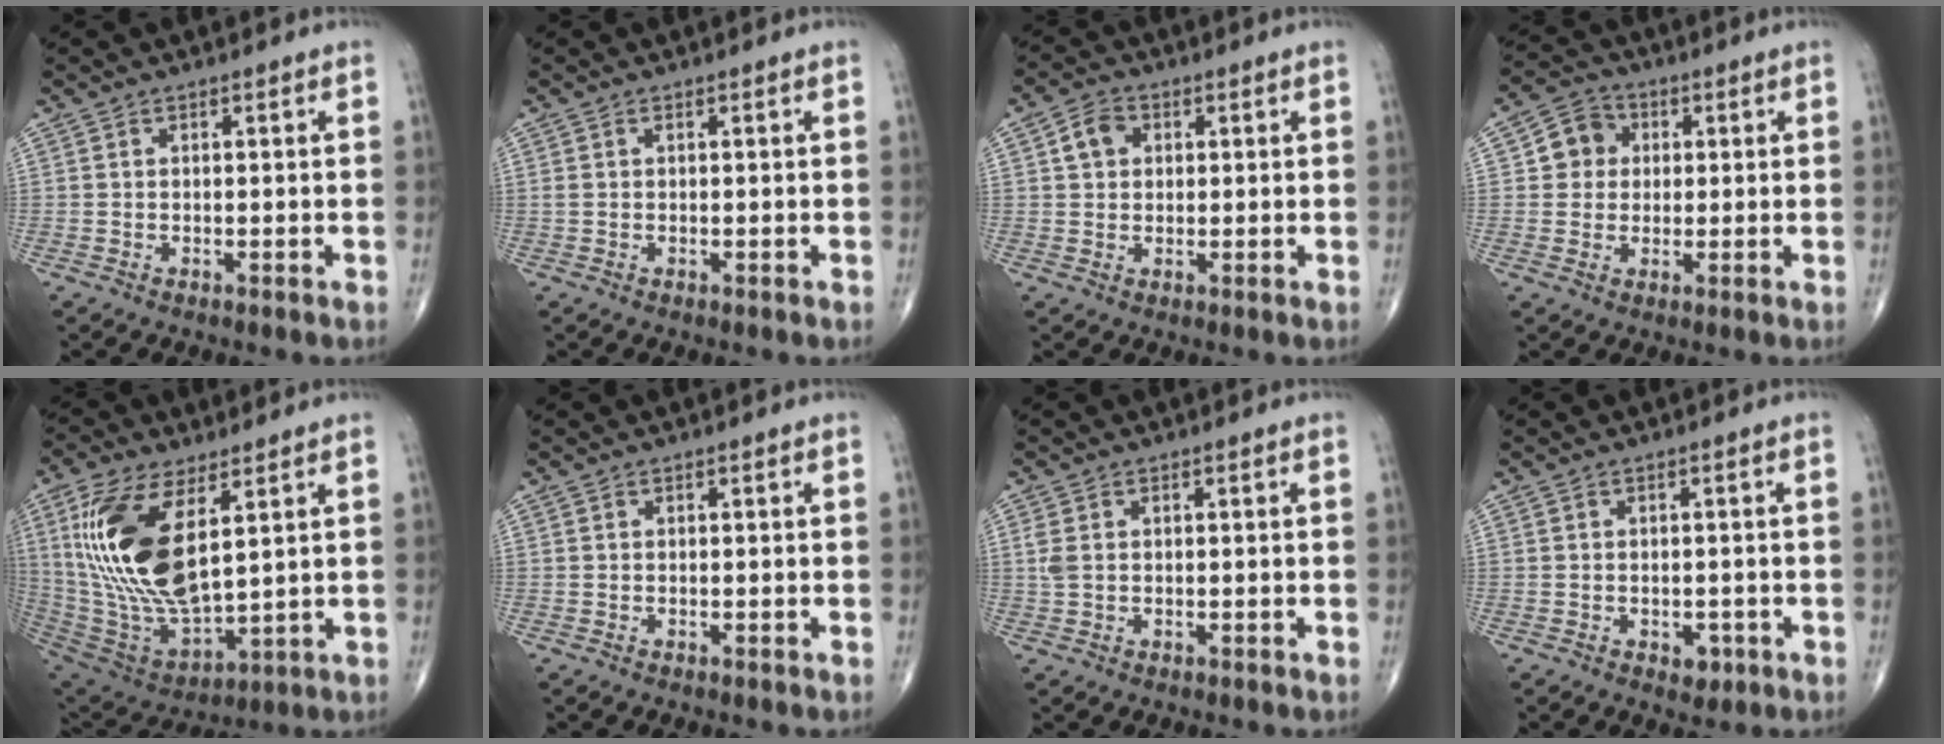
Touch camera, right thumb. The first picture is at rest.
{"total": 0.7, "force": [0.2, 0.3, 0.6], "torque": [-0.019, 0.009, 0.008]}
{"total": 4.5, "force": [1.2, 3.6, 2.5], "torque": [-0.034, 0.005, 0.018]}
{"total": 6.4, "force": [1.0, 5.9, 2.2], "torque": [-0.010, 0.008, 0.008]}
{"total": 21.2, "force": [6.3, 9.5, 17.9], "torque": [-0.359, -0.031, 0.130]}
{"total": 0.0}
{"total": 2.3, "force": [0.4, 1.3, 1.8], "torque": [-0.060, 0.012, 0.012]}
{"total": 2.4, "force": [-1.0, 1.6, 1.5], "torque": [-0.008, 0.001, -0.009]}